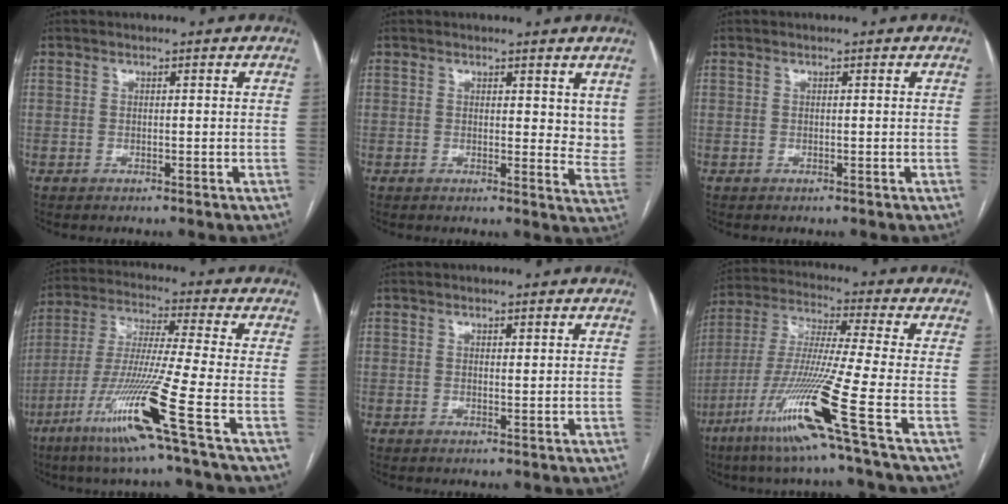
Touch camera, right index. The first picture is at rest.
{"total": 4.9, "force": [3.2, 2.4, 2.9], "torque": [-0.019, -0.023, 0.034]}
{"total": 0.0}
{"total": 15.2, "force": [-7.2, -2.3, 13.1], "torque": [-0.264, -0.036, -0.140]}
{"total": 0.7, "force": [0.4, 0.2, 0.5], "torque": [-0.006, -0.002, 0.005]}
{"total": 16.0, "force": [-7.8, -2.5, 13.8], "torque": [-0.285, -0.037, -0.150]}